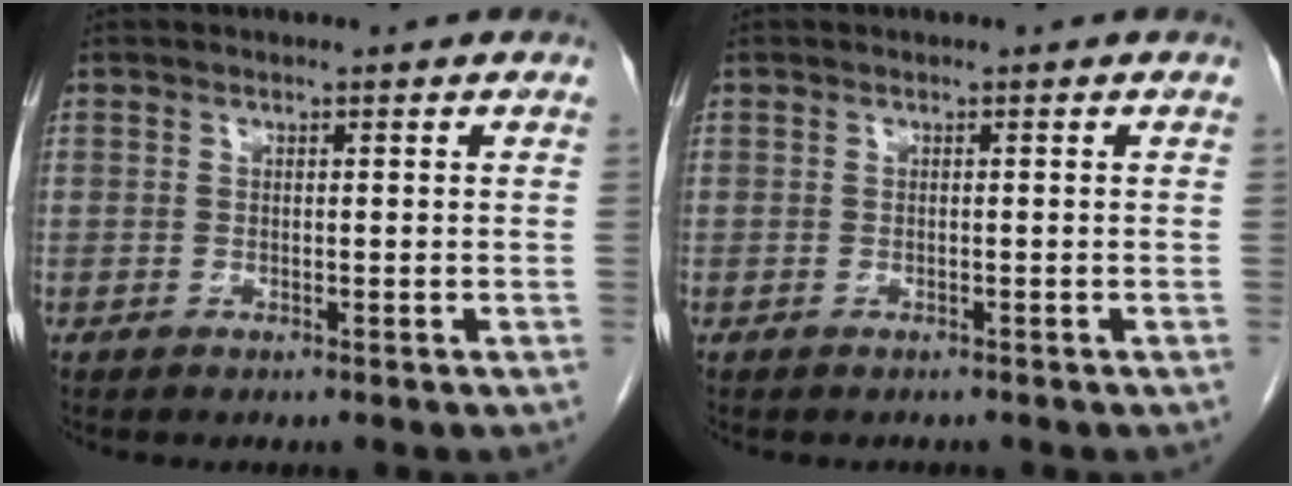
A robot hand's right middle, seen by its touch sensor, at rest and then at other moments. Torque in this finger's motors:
{"motor_torque": [0.02, -0.01, 0.00, 0.00]}